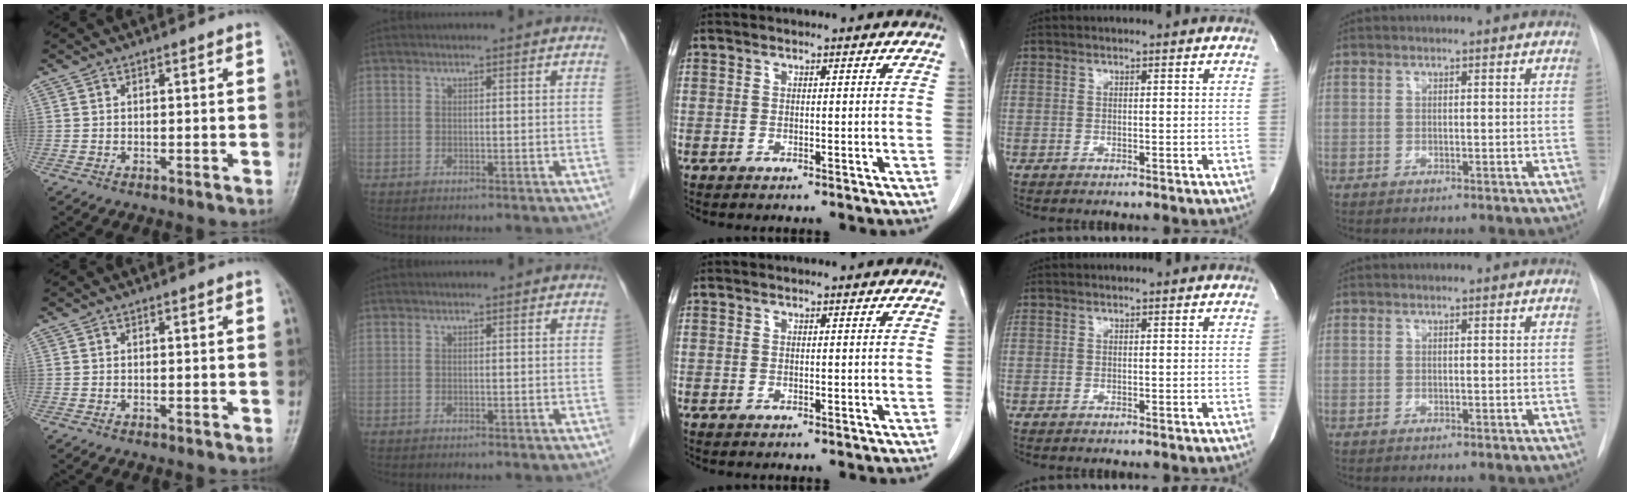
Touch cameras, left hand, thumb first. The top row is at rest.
{}